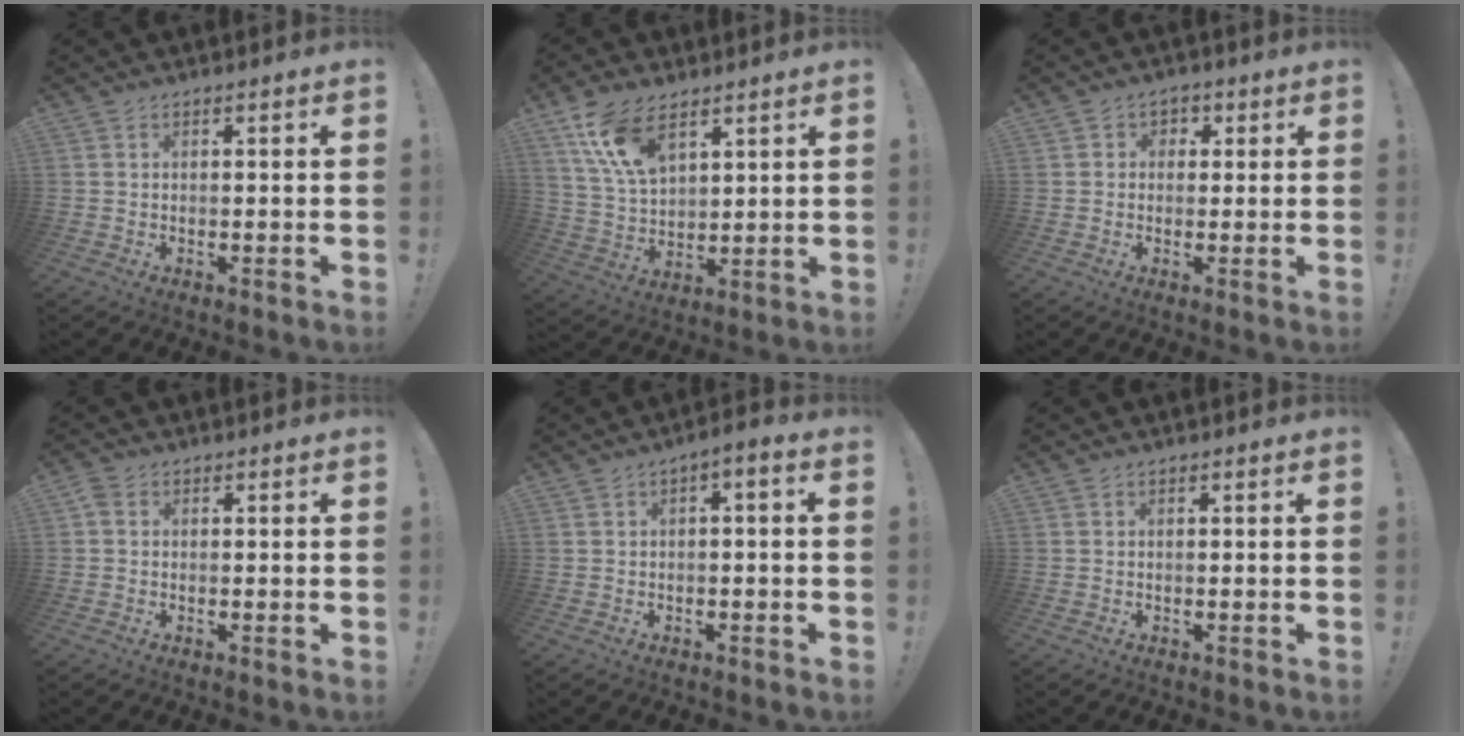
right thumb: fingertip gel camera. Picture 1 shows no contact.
{"total": 13.4, "force": [8.1, 6.9, 8.2], "torque": [-0.159, -0.031, 0.154]}
{"total": 2.8, "force": [0.2, 2.7, 0.8], "torque": [-0.006, 0.003, 0.001]}
{"total": 1.6, "force": [0.3, 1.3, 0.9], "torque": [-0.019, 0.004, 0.006]}
{"total": 3.1, "force": [-1.2, 0.7, 2.8], "torque": [-0.038, 0.007, -0.023]}
{"total": 0.0}